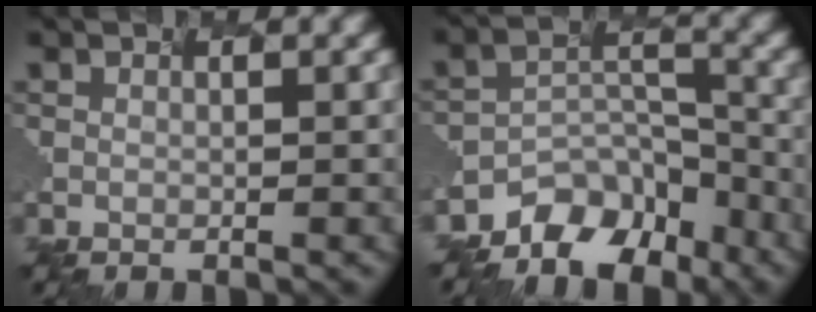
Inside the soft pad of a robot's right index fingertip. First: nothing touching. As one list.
[{"total": 8.0, "force": [-7.4, 2.6, 1.1], "torque": [-0.029, -0.011, -0.104]}]